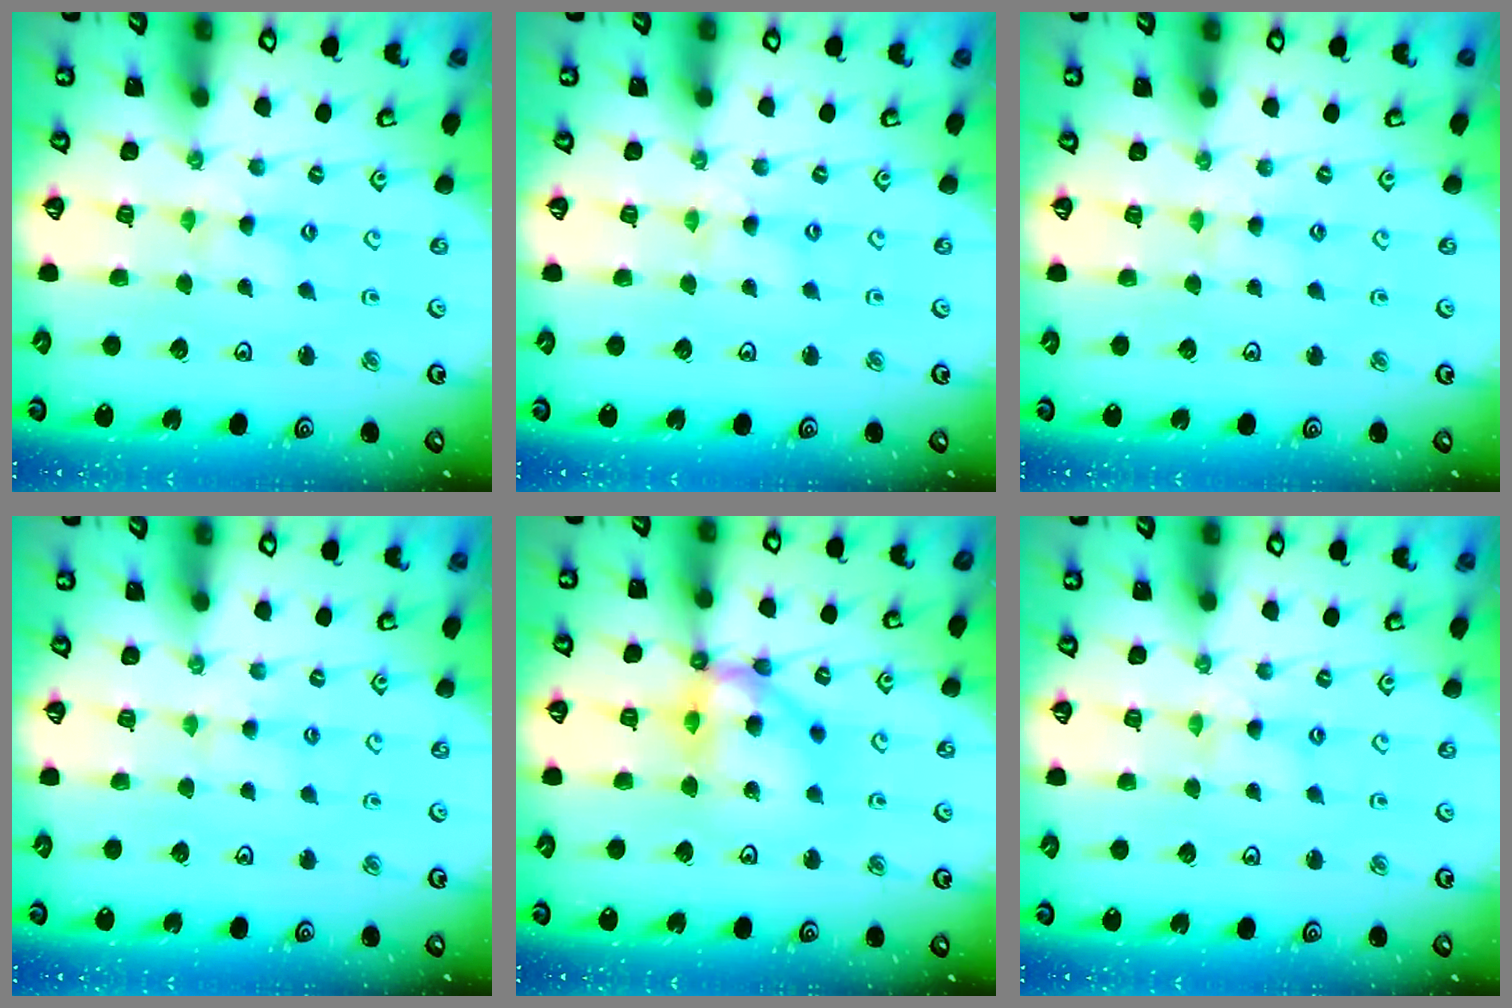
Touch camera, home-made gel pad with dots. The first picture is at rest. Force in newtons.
{"total": 1.2, "press": 1.2, "slide": 0.2}
{"total": 2.6, "press": 2.5, "slide": 0.4}
{"total": 2.6, "press": 2.6, "slide": 0.4}
{"total": 13.0, "press": 12.9, "slide": 1.9}
{"total": 1.2, "press": 1.2, "slide": 0.2}